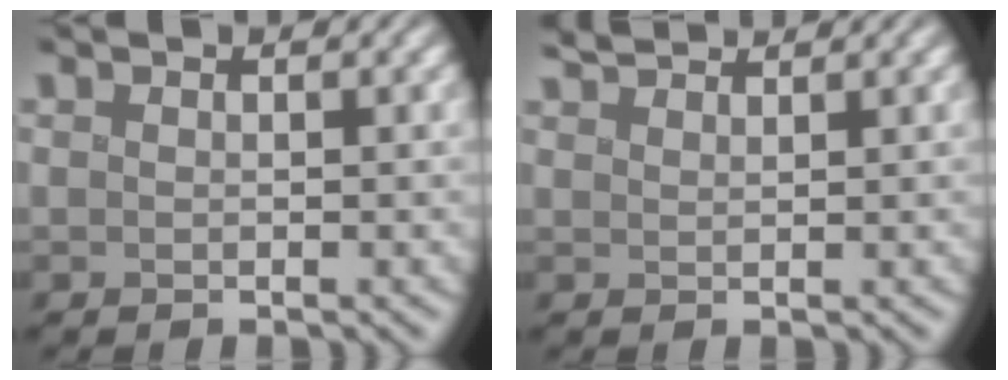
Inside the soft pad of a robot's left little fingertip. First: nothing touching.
{"total": 2.5, "force": [2.4, 0.3, 0.7], "torque": [-0.016, 0.013, 0.035]}